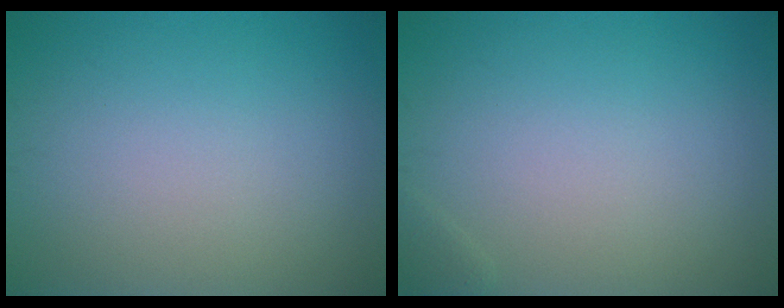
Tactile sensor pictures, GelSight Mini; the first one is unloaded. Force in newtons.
{"total": 0.6, "press": 0.5, "slide": 0.1}